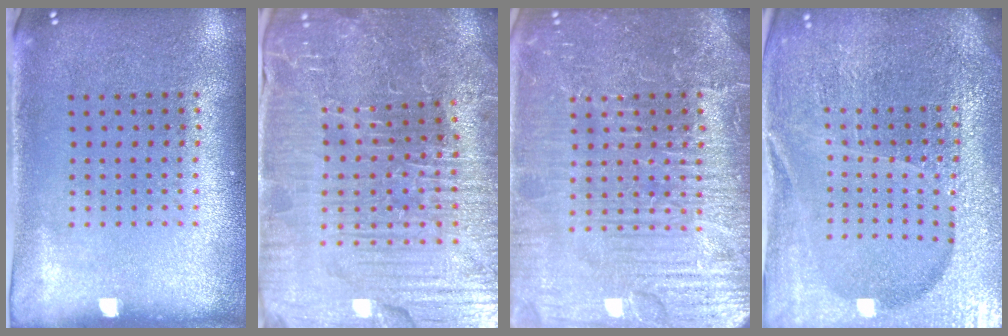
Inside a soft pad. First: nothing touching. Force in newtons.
{"total": 5.5, "press": 5.3, "slide": 1.5}
{"total": 7.7, "press": 7.6, "slide": 0.9}
{"total": 5.8, "press": 5.1, "slide": 2.7}